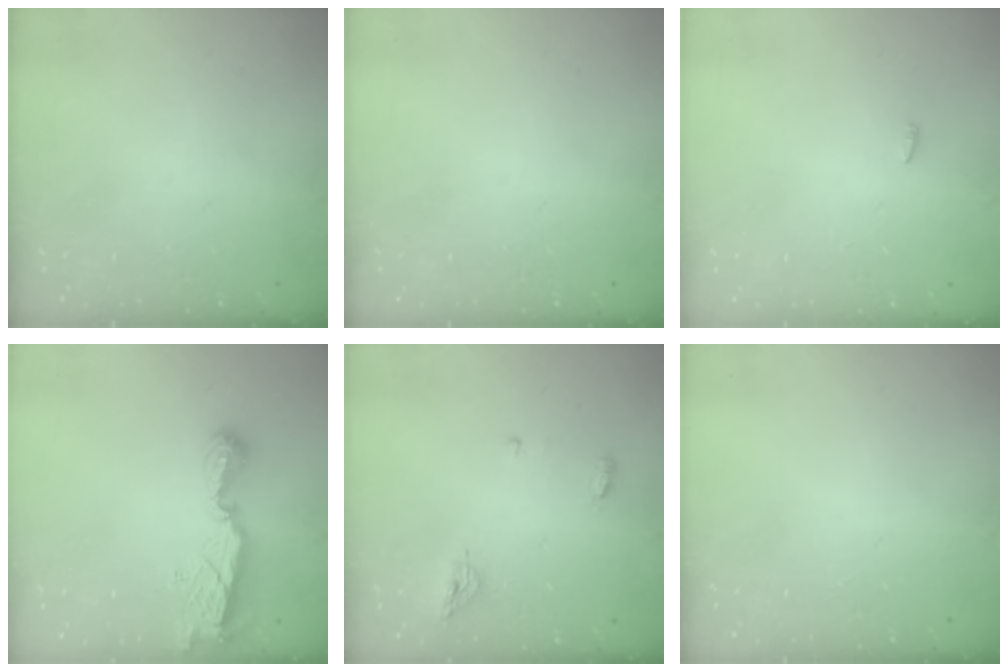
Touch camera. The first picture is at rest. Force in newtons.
{"total": 0.0}
{"total": 2.1, "press": 1.9, "slide": 0.7}
{"total": 8.4, "press": 8.4, "slide": 0.8}
{"total": 9.0, "press": 5.9, "slide": 6.9}
{"total": 0.0}